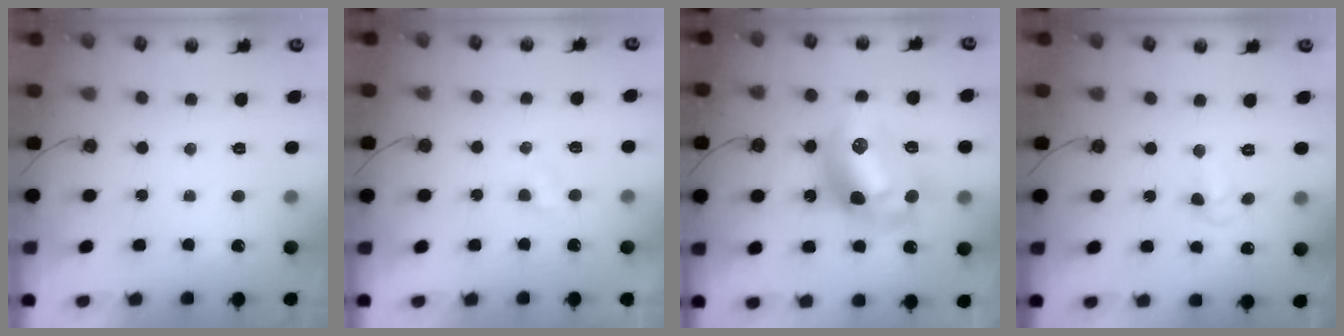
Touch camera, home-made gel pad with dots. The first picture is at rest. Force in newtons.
{"total": 2.7, "press": 2.6, "slide": 0.4}
{"total": 16.3, "press": 16.2, "slide": 1.5}
{"total": 5.8, "press": 4.5, "slide": 3.7}